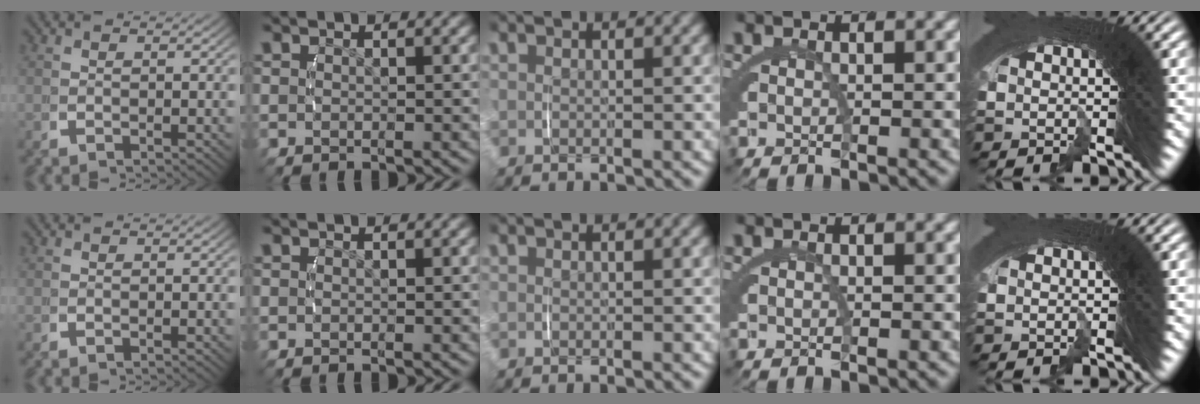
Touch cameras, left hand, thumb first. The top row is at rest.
{}